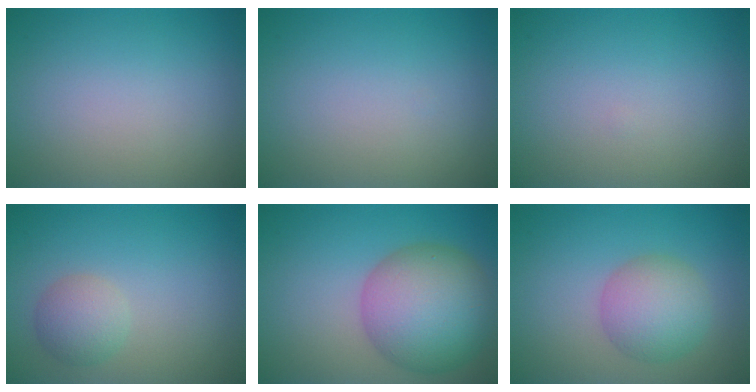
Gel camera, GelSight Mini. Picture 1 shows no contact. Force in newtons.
{"total": 0.0}
{"total": 0.0}
{"total": 1.9, "press": 1.9, "slide": 0.1}
{"total": 9.6, "press": 9.6, "slide": 0.5}
{"total": 4.7, "press": 4.7, "slide": 0.2}